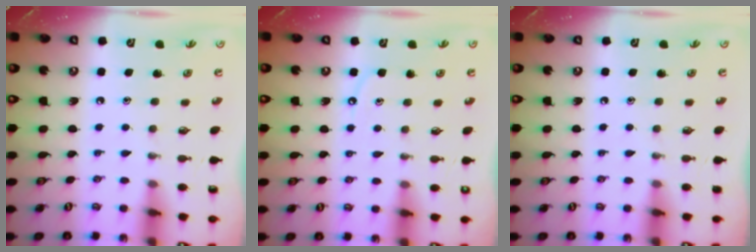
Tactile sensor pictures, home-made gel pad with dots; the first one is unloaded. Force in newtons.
{"total": 4.5, "press": 4.4, "slide": 0.6}
{"total": 0.0}